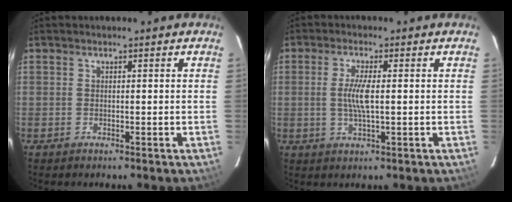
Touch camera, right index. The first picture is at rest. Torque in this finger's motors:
{"motor_torque": [0.20, 0.16, 0.23, 0.09]}